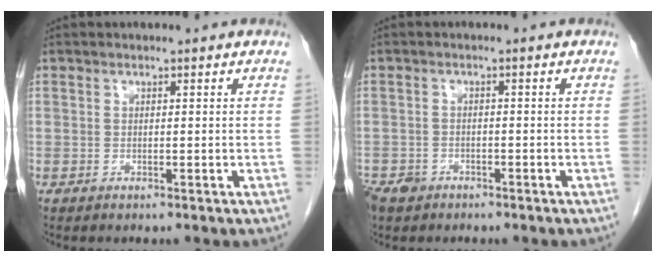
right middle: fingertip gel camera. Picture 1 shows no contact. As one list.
[{"total": 3.7, "force": [-2.8, 2.4, 0.8], "torque": [-0.016, 0.002, -0.045]}]